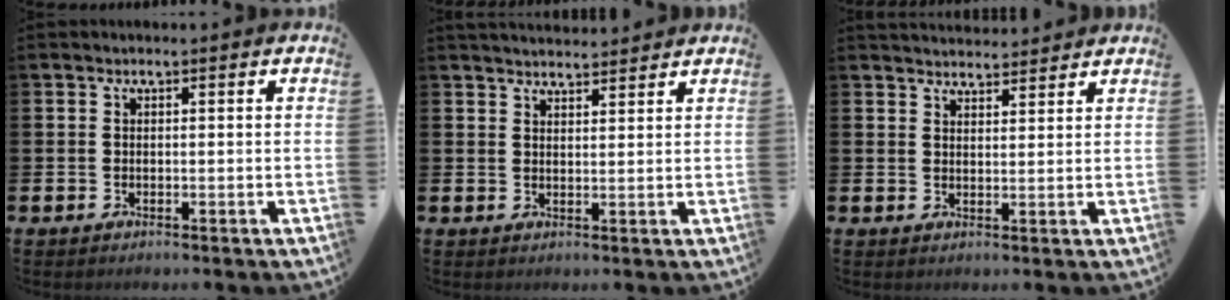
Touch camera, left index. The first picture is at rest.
{"total": 2.7, "force": [2.7, 0.3, 0.1], "torque": [-0.004, -0.015, 0.049]}
{"total": 3.3, "force": [3.2, 0.6, -0.1], "torque": [-0.002, -0.018, 0.058]}